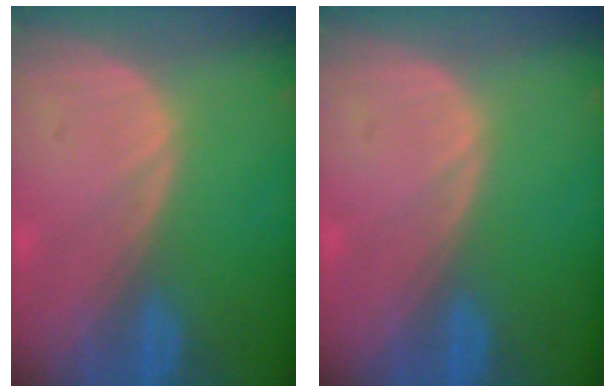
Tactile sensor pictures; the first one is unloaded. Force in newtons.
{"total": 0.0}